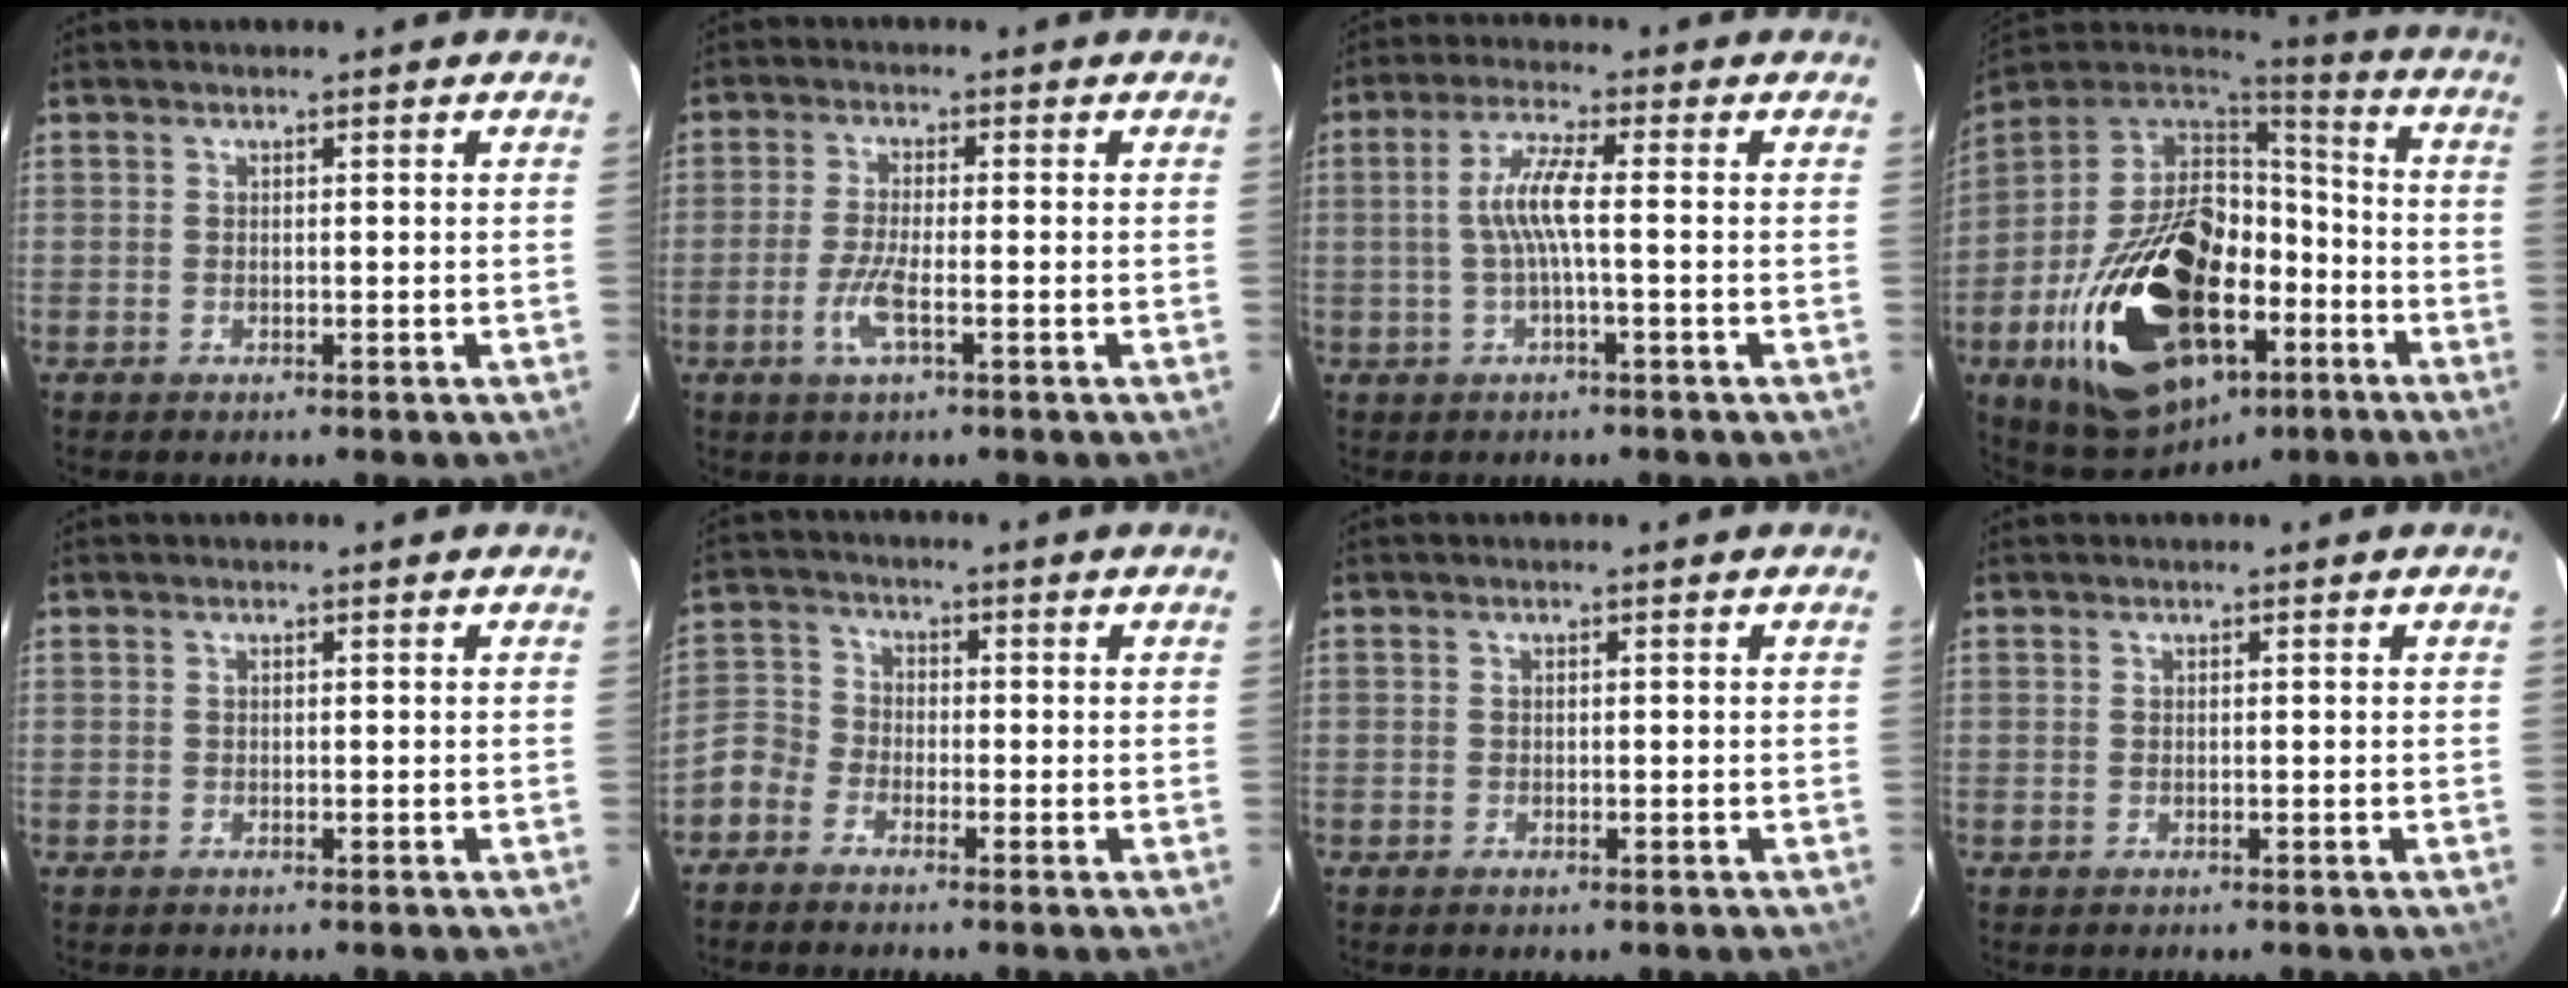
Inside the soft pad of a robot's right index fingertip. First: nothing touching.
{"total": 5.4, "force": [-2.1, 0.9, 4.9], "torque": [-0.105, -0.006, -0.044]}
{"total": 5.8, "force": [-0.7, 0.0, 5.7], "torque": [-0.119, 0.005, -0.009]}
{"total": 33.8, "force": [-11.8, 20.0, 24.5], "torque": [-0.475, 0.008, -0.158]}
{"total": 0.0}
{"total": 4.6, "force": [-3.0, 3.3, 0.9], "torque": [-0.018, 0.016, -0.076]}
{"total": 0.8, "force": [-0.5, 0.4, 0.3], "torque": [-0.007, -0.003, -0.010]}
{"total": 0.0}